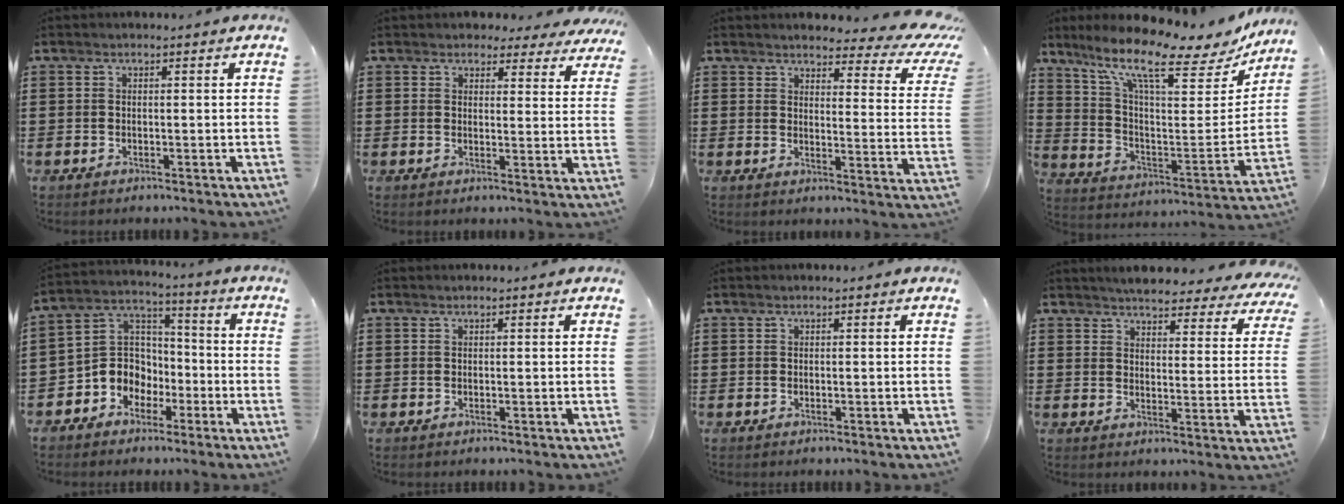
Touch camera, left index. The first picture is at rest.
{"total": 3.5, "force": [3.3, 1.0, 0.6], "torque": [-0.017, -0.008, 0.061]}
{"total": 4.2, "force": [3.6, 0.6, 2.1], "torque": [-0.043, -0.030, 0.056]}
{"total": 11.5, "force": [8.4, 2.5, 7.3], "torque": [-0.161, -0.058, 0.138]}
{"total": 7.0, "force": [-3.0, 6.2, 1.1], "torque": [-0.055, 0.008, -0.064]}
{"total": 0.0}
{"total": 0.0}
{"total": 4.6, "force": [4.5, 0.1, 1.0], "torque": [-0.032, -0.030, 0.075]}